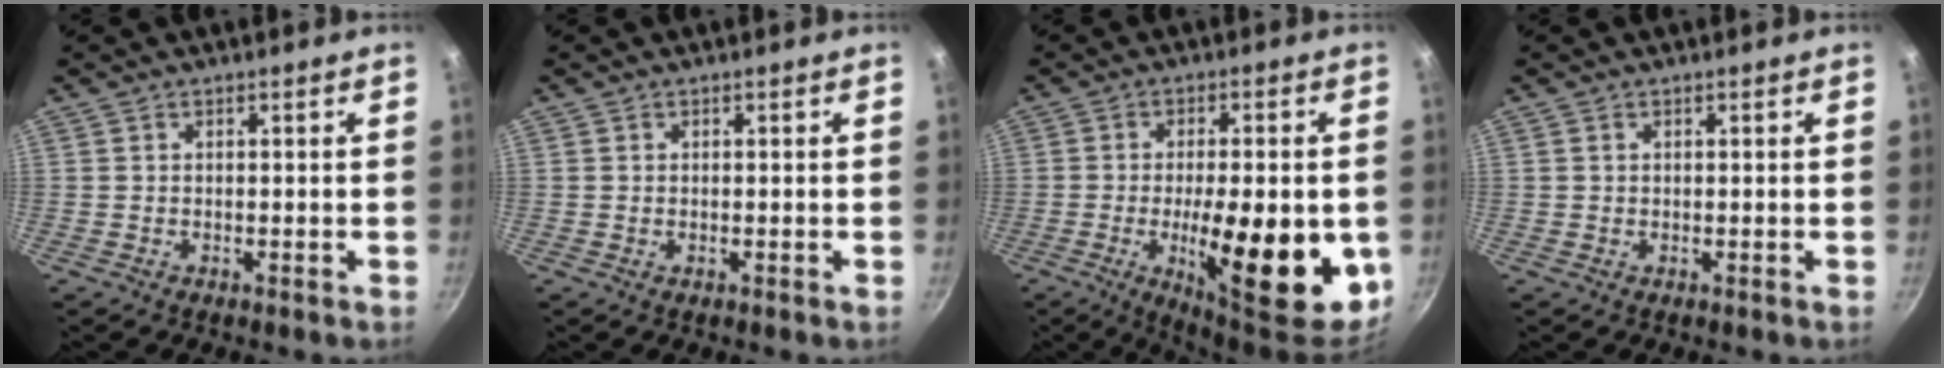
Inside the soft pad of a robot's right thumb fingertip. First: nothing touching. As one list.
[{"total": 0.0}, {"total": 21.0, "force": [-4.8, 6.9, 19.2], "torque": [-0.252, 0.000, -0.059]}, {"total": 0.0}]